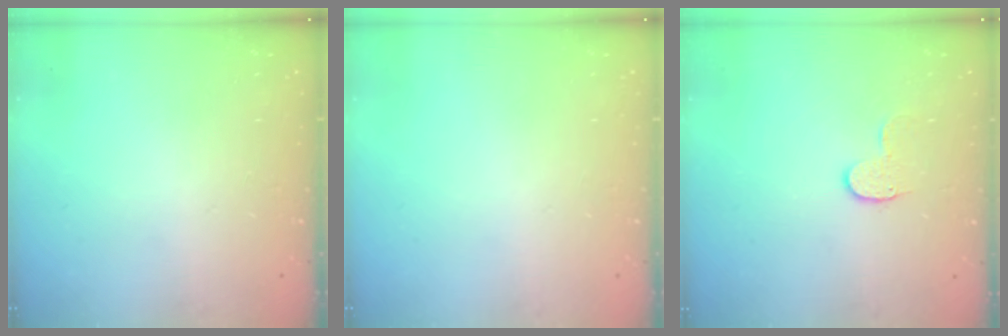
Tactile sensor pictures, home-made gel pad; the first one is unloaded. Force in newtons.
{"total": 0.0}
{"total": 6.0, "press": 6.0, "slide": 0.6}